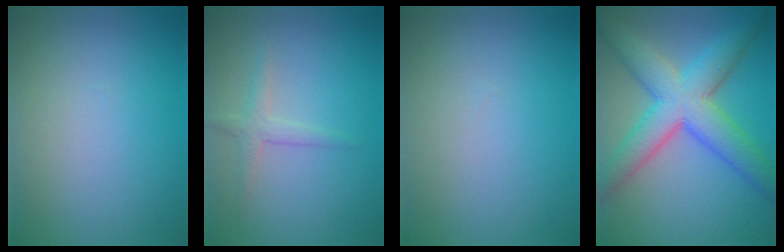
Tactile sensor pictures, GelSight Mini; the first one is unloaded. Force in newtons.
{"total": 1.7, "press": 1.7, "slide": 0.1}
{"total": 0.0}
{"total": 8.4, "press": 8.4, "slide": 0.5}